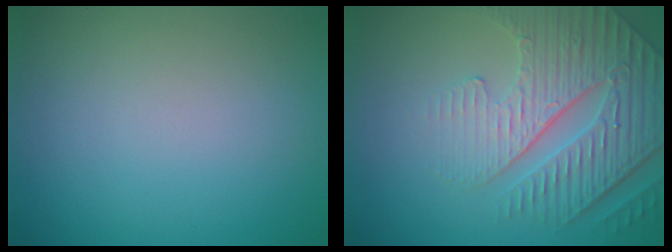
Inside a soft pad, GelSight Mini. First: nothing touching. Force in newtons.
{"total": 5.1, "press": 4.7, "slide": 1.9}